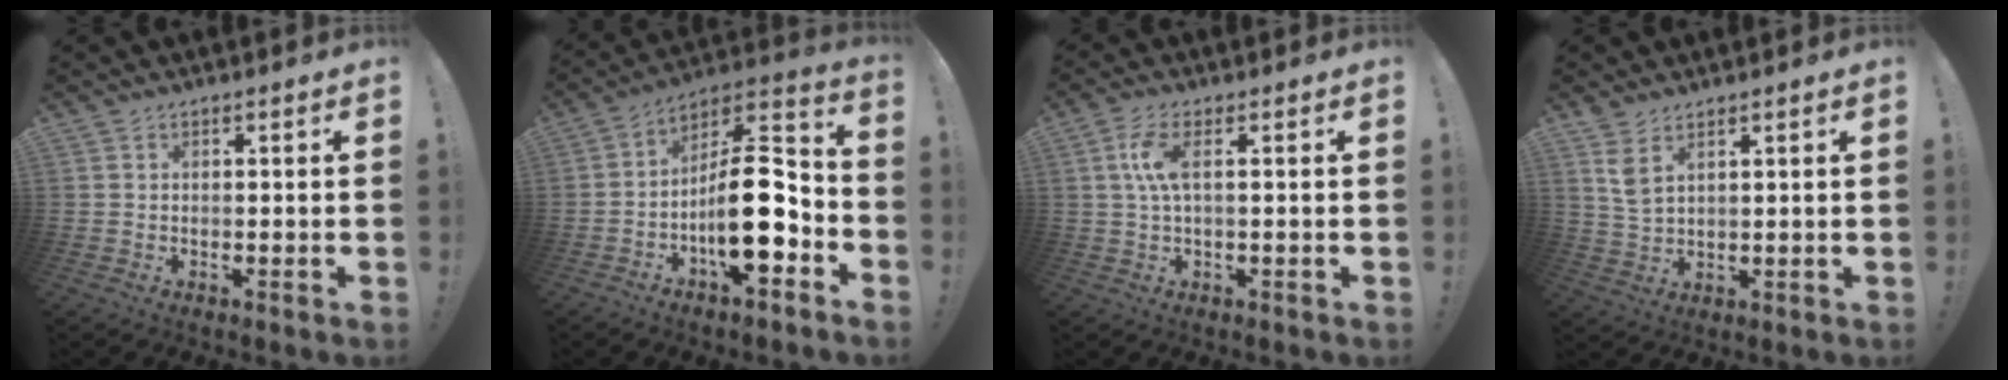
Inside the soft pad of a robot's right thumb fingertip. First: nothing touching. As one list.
[{"total": 19.4, "force": [-5.3, 7.1, 17.3], "torque": [-0.291, 0.028, -0.081]}, {"total": 6.5, "force": [1.0, 2.0, 6.1], "torque": [-0.117, -0.003, 0.017]}, {"total": 5.2, "force": [3.4, 1.8, 3.5], "torque": [-0.063, -0.019, 0.062]}]